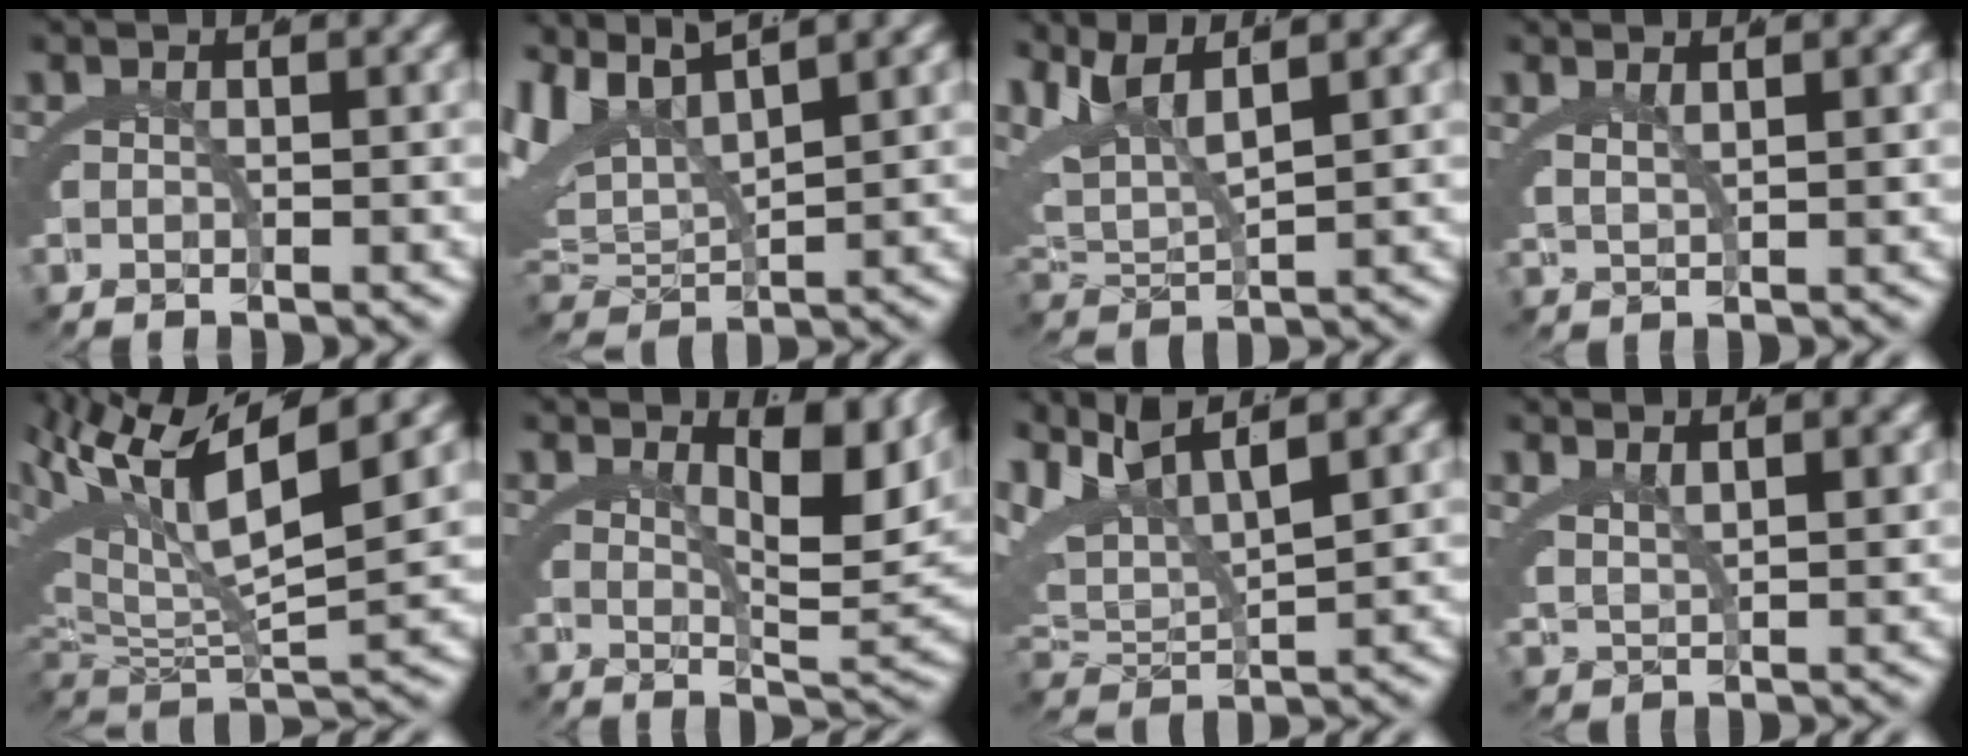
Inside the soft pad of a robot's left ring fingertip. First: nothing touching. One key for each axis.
{"total": 9.1, "fx": 2.9, "fy": 6.7, "fz": 5.5, "tx": -0.140, "ty": -0.002, "tz": 0.049}
{"total": 7.1, "fx": 3.1, "fy": 4.2, "fz": 4.8, "tx": -0.130, "ty": -0.005, "tz": 0.058}
{"total": 1.9, "fx": 1.5, "fy": -0.2, "fz": 1.1, "tx": -0.021, "ty": -0.007, "tz": 0.038}
{"total": 11.5, "fx": 4.4, "fy": 5.5, "fz": 9.1, "tx": -0.174, "ty": 0.011, "tz": 0.073}
{"total": 5.6, "fx": 3.5, "fy": 0.7, "fz": 4.3, "tx": -0.049, "ty": -0.008, "tz": 0.058}
{"total": 9.6, "fx": 3.8, "fy": 6.5, "fz": 6.0, "tx": -0.148, "ty": -0.002, "tz": 0.064}
{"total": 2.9, "fx": 2.4, "fy": 0.6, "fz": 1.4, "tx": -0.029, "ty": -0.010, "tz": 0.054}